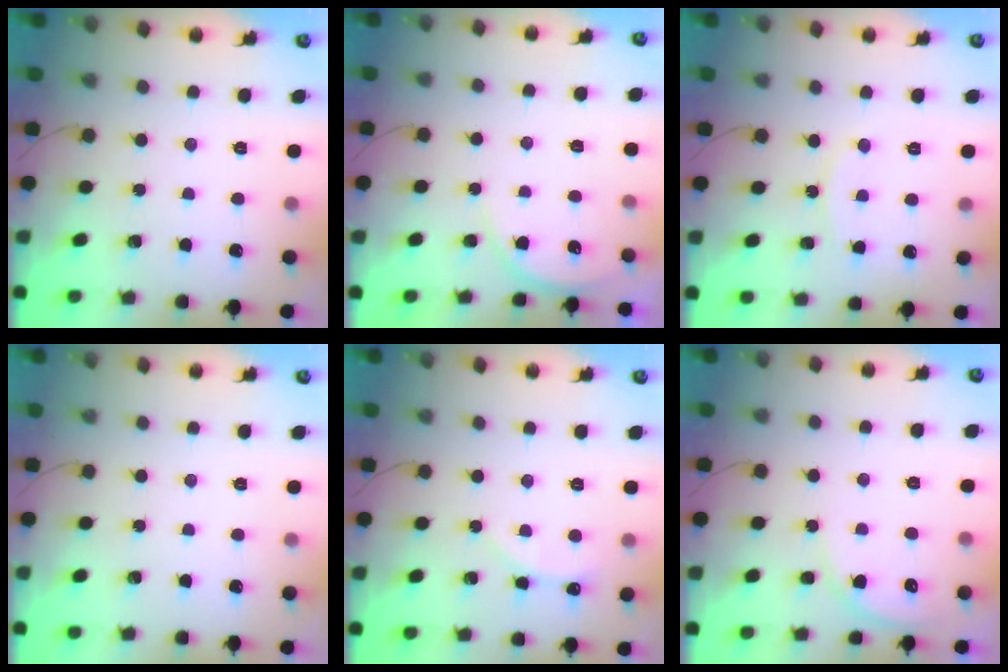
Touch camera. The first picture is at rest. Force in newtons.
{"total": 4.9, "press": 4.9, "slide": 0.5}
{"total": 8.7, "press": 8.7, "slide": 0.5}
{"total": 0.0}
{"total": 2.5, "press": 2.5, "slide": 0.3}
{"total": 6.7, "press": 6.7, "slide": 0.6}